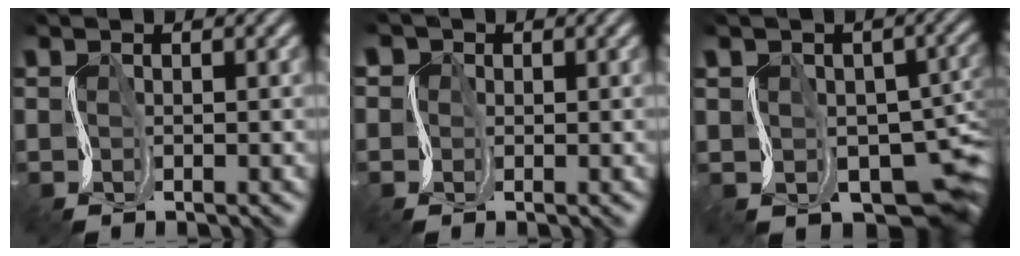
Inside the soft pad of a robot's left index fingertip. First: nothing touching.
{"total": 4.0, "force": [1.0, 3.6, 1.5], "torque": [-0.007, 0.014, -0.027]}
{"total": 9.6, "force": [-5.2, 6.3, 5.0], "torque": [-0.046, -0.010, -0.069]}